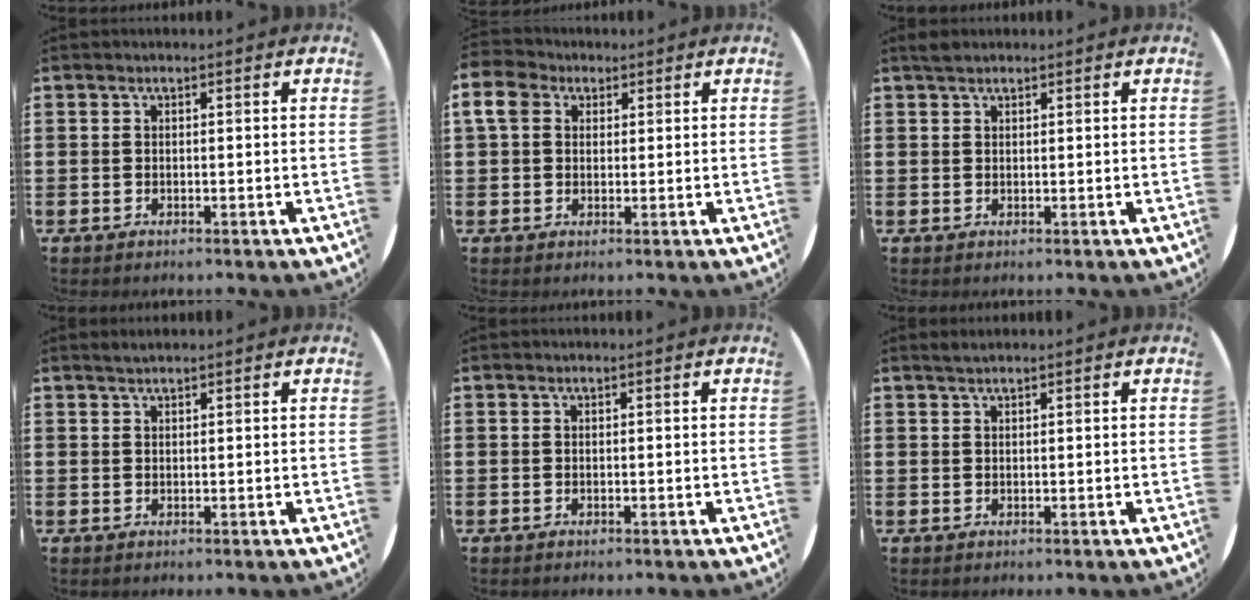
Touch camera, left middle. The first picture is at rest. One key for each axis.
{"total": 4.5, "fx": 2.2, "fy": 3.5, "fz": 1.9, "tx": -0.050, "ty": 0.018, "tz": 0.040}
{"total": 1.3, "fx": 1.1, "fy": 0.5, "fz": 0.3, "tx": -0.001, "ty": 0.000, "tz": 0.020}
{"total": 0.9, "fx": 0.8, "fy": 0.0, "fz": 0.3, "tx": -0.006, "ty": 0.001, "tz": 0.015}
{"total": 0.0}
{"total": 0.8, "fx": 0.7, "fy": -0.1, "fz": 0.2, "tx": -0.004, "ty": 0.000, "tz": 0.014}